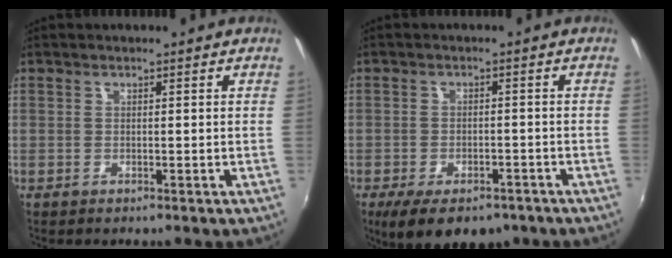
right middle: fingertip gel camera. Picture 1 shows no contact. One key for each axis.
{"total": 11.1, "fx": -7.6, "fy": 4.9, "fz": 6.4, "tx": -0.131, "ty": -0.027, "tz": -0.112}